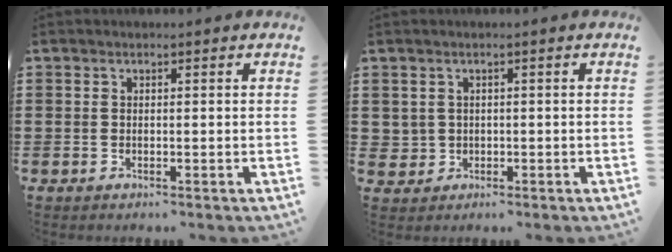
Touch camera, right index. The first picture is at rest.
{"total": 1.5, "force": [0.1, 1.5, 0.1], "torque": [-0.010, 0.006, 0.000]}